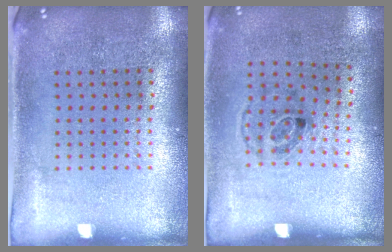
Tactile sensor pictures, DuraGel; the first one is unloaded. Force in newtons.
{"total": 1.2, "press": 0.7, "slide": 0.9}